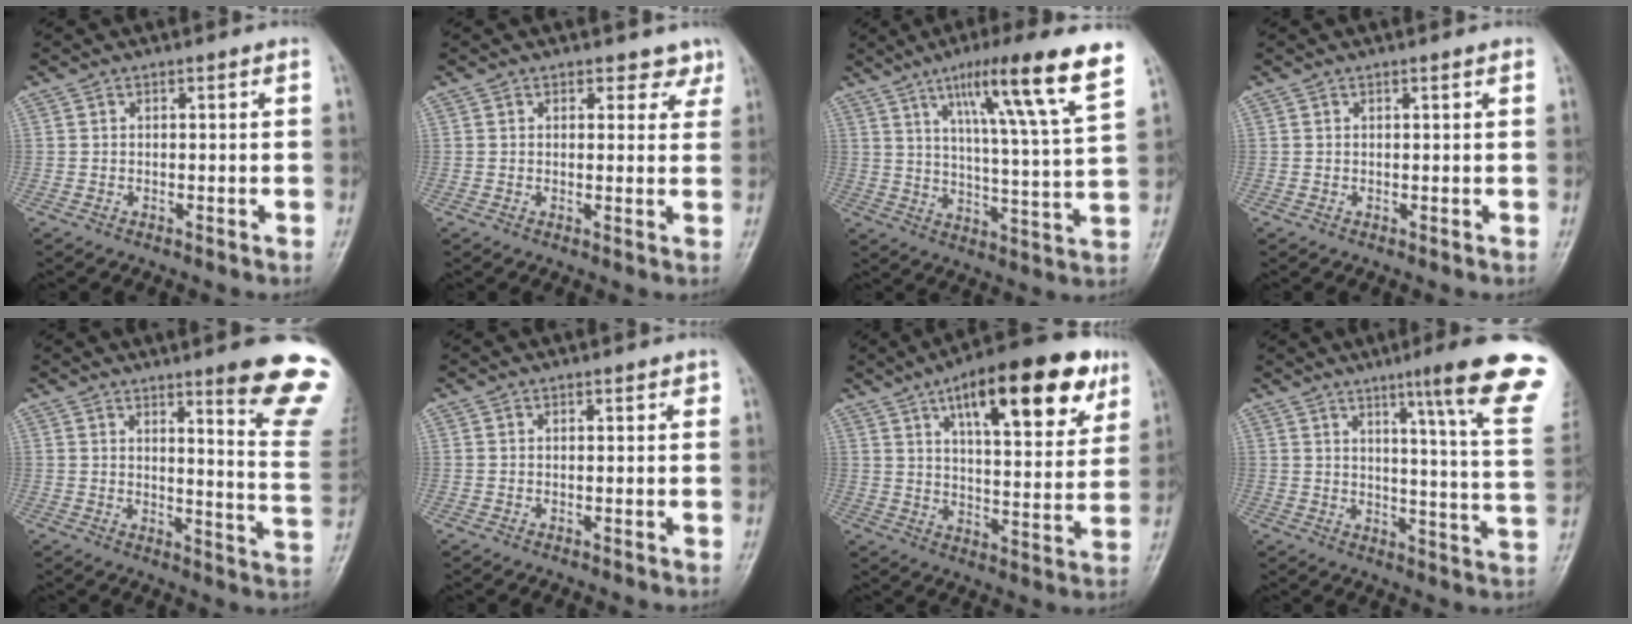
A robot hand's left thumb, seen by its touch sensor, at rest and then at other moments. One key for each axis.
{"total": 3.3, "fx": 2.5, "fy": 2.1, "fz": 0.5, "tx": 0.023, "ty": -0.015, "tz": 0.020}
{"total": 17.6, "fx": 10.1, "fy": 0.8, "fz": 14.4, "tx": -0.210, "ty": -0.041, "tz": 0.151}
{"total": 1.1, "fx": 0.8, "fy": 0.0, "fz": 0.8, "tx": -0.008, "ty": 0.002, "tz": 0.010}
{"total": 16.0, "fx": 10.7, "fy": 1.5, "fz": 11.7, "tx": -0.113, "ty": -0.078, "tz": 0.129}
{"total": 0.8, "fx": 0.5, "fy": 0.5, "fz": 0.5, "tx": -0.001, "ty": -0.001, "tz": 0.002}
{"total": 22.2, "fx": 11.7, "fy": 7.9, "fz": 17.2, "tx": -0.216, "ty": -0.027, "tz": 0.172}
{"total": 19.7, "fx": 12.2, "fy": 0.5, "fz": 15.5, "tx": -0.182, "ty": -0.069, "tz": 0.148}